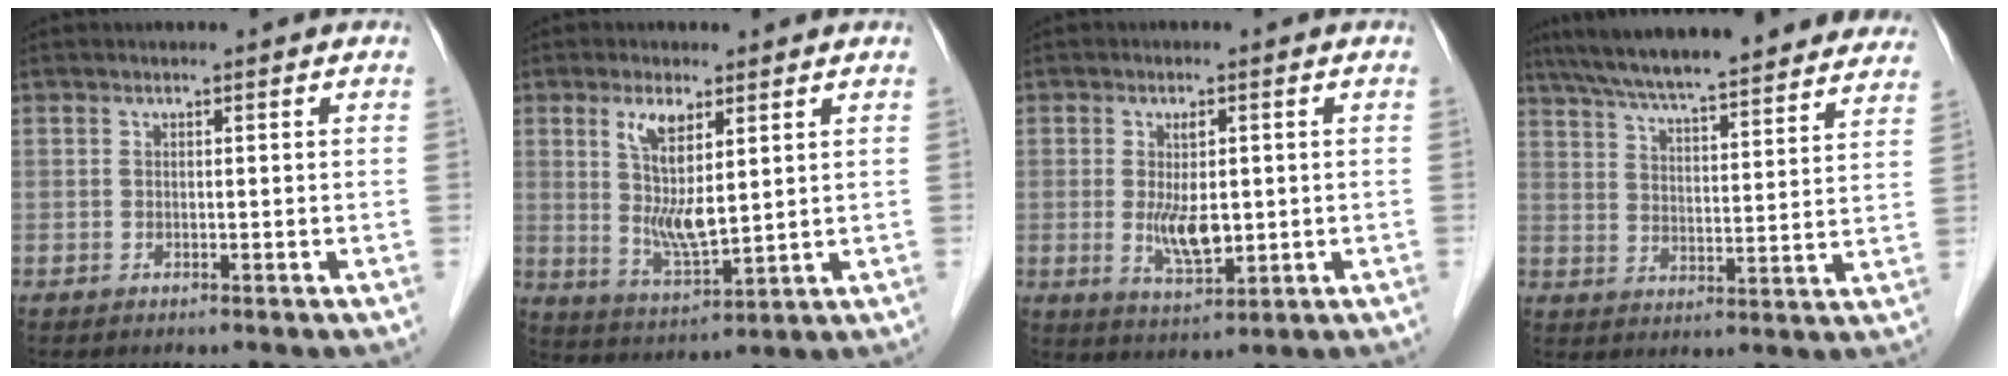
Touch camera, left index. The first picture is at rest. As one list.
[{"total": 7.8, "force": [2.7, 2.0, 7.0], "torque": [-0.139, -0.007, 0.058]}, {"total": 5.9, "force": [-0.3, 2.3, 5.4], "torque": [-0.113, -0.009, 0.003]}, {"total": 28.7, "force": [25.2, 4.3, 13.1], "torque": [-0.211, 0.006, 0.328]}]